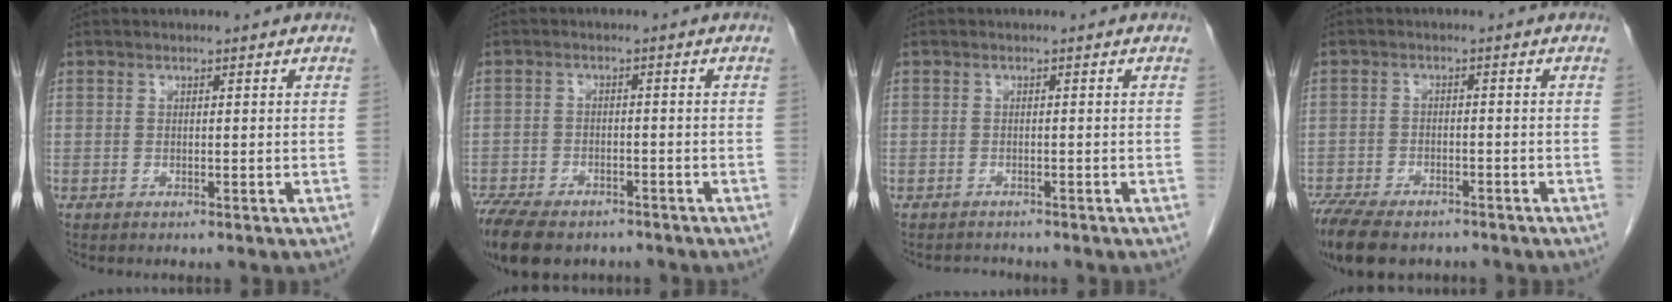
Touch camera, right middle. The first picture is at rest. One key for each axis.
{"total": 13.3, "fx": -9.7, "fy": 6.4, "fz": 6.5, "tx": -0.145, "ty": -0.011, "tz": -0.144}
{"total": 1.3, "fx": -1.3, "fy": 0.2, "fz": -0.4, "tx": 0.001, "ty": -0.007, "tz": -0.019}
{"total": 12.6, "fx": -9.5, "fy": 5.4, "fz": 6.2, "tx": -0.134, "ty": -0.010, "tz": -0.143}